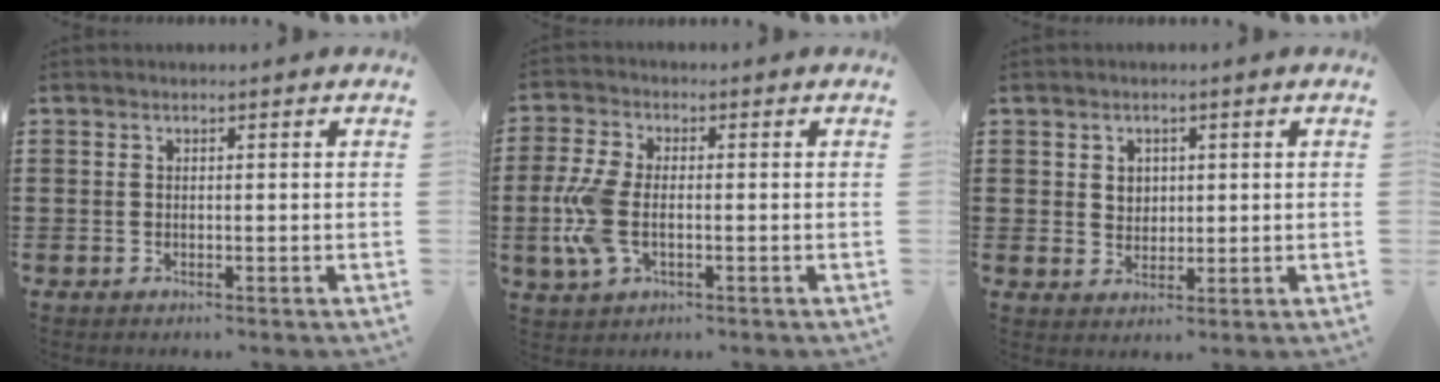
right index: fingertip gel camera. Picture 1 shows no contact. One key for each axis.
{"total": 7.6, "fx": -1.0, "fy": 4.0, "fz": 6.3, "tx": -0.152, "ty": -0.004, "tz": -0.024}
{"total": 2.6, "fx": 1.2, "fy": 2.2, "fz": 0.5, "tx": -0.010, "ty": 0.009, "tz": 0.019}